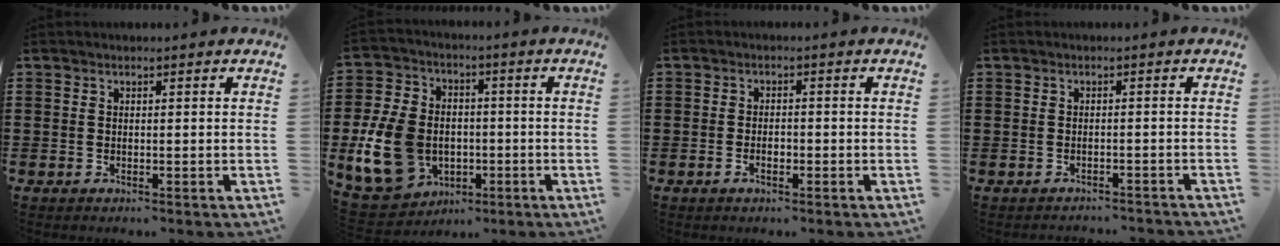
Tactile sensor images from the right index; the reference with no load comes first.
{"total": 13.2, "force": [-2.8, 10.1, 8.0], "torque": [-0.217, 0.014, -0.050]}
{"total": 1.1, "force": [-0.6, 0.2, 0.9], "torque": [-0.016, 0.000, -0.011]}
{"total": 1.4, "force": [-1.4, 0.2, -0.3], "torque": [0.002, 0.005, -0.032]}